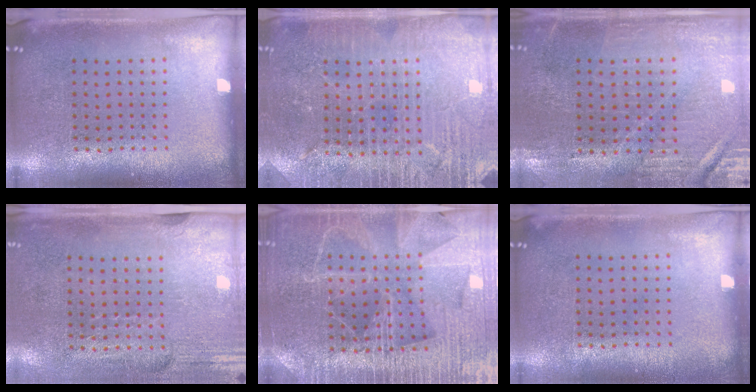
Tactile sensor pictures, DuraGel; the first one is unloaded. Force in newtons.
{"total": 4.1, "press": 3.9, "slide": 1.2}
{"total": 0.9, "press": 0.8, "slide": 0.3}
{"total": 2.9, "press": 2.5, "slide": 1.5}
{"total": 4.4, "press": 4.2, "slide": 1.6}
{"total": 0.0}